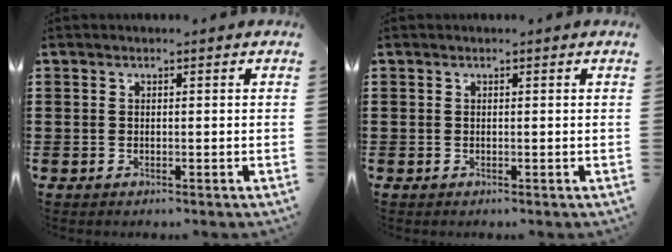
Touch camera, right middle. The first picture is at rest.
{"total": 0.0}